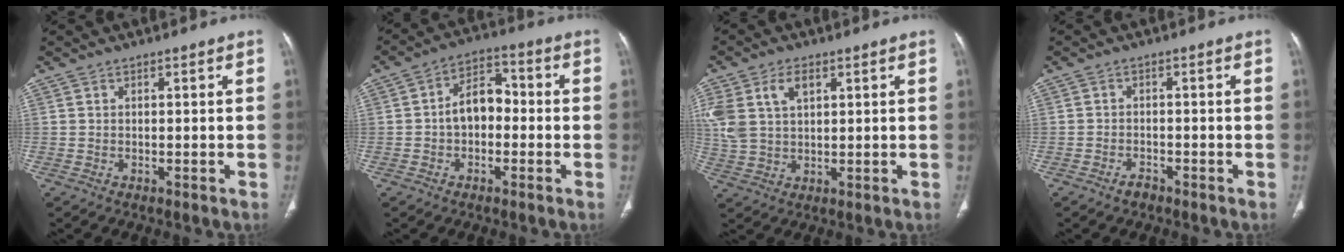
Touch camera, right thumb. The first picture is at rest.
{"total": 7.8, "force": [-0.9, 5.4, 5.5], "torque": [-0.070, 0.033, -0.027]}
{"total": 9.9, "force": [3.9, 6.1, 6.8], "torque": [-0.147, 0.003, 0.084]}
{"total": 1.8, "force": [-1.4, 1.0, 0.5], "torque": [-0.012, 0.007, -0.023]}